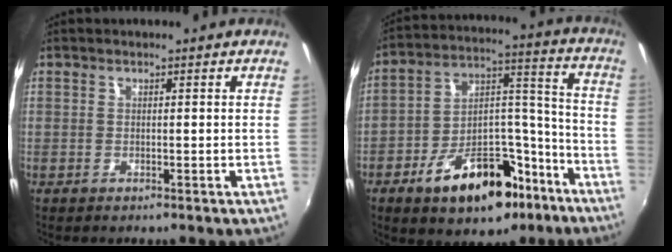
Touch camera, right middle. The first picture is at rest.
{"total": 19.5, "force": [-11.6, 10.7, 11.4], "torque": [-0.190, 0.046, -0.158]}